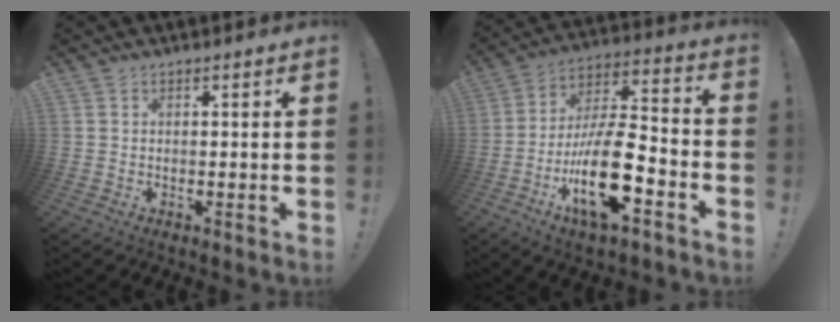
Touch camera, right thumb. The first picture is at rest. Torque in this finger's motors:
{"motor_torque": [3.19, 1.82, 1.87, -0.90, 0.61]}